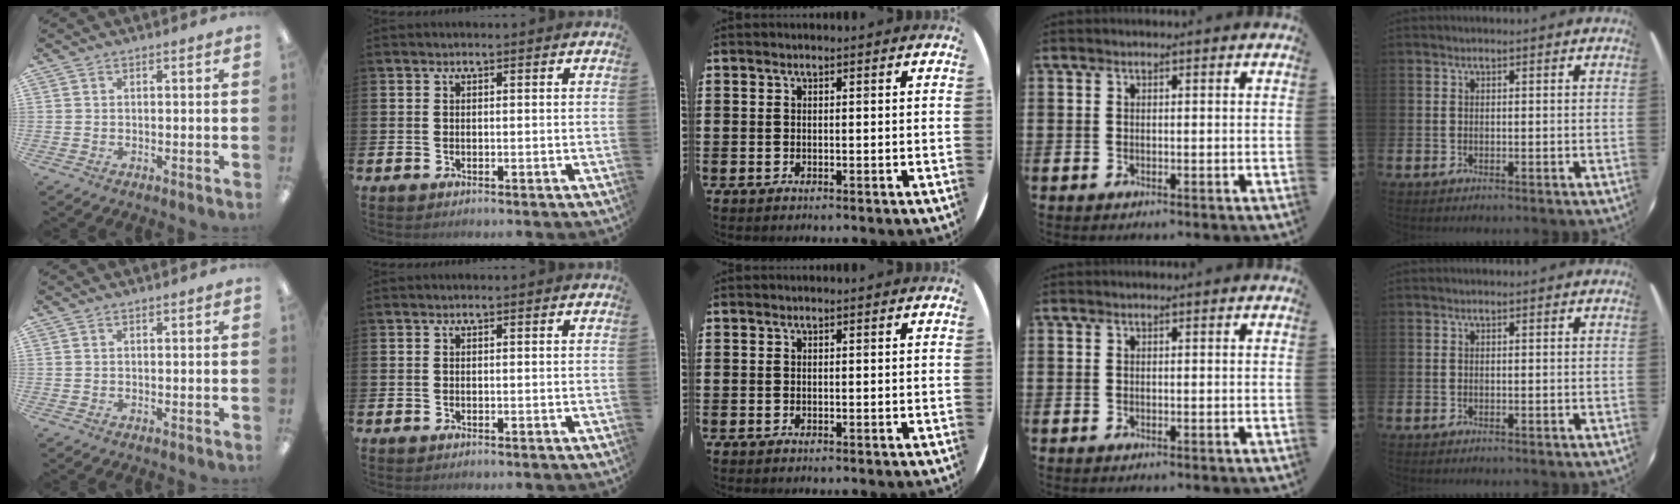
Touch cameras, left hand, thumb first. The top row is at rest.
{}